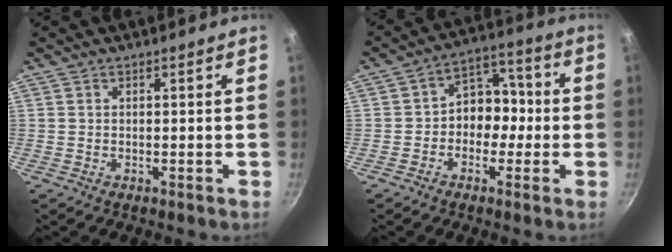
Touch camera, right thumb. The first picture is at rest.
{"total": 9.2, "force": [-1.1, 6.9, 6.0], "torque": [-0.045, 0.040, -0.032]}